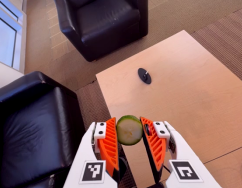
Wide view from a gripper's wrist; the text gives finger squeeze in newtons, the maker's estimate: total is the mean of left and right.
{"total": 8.5, "left": 8.2, "right": 8.8}